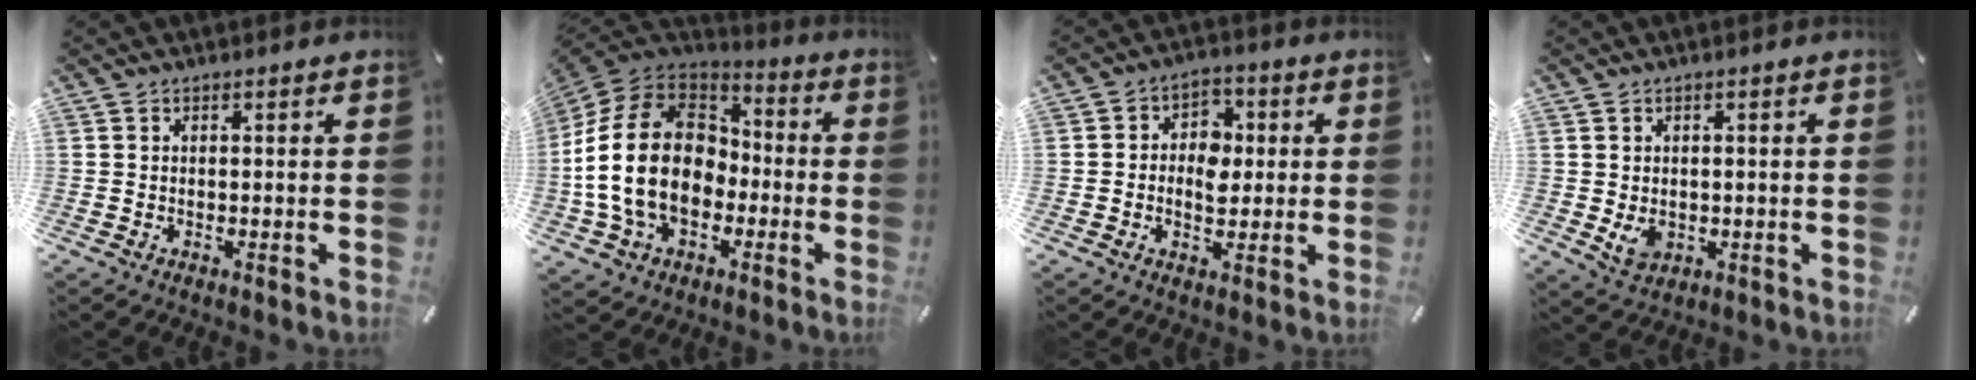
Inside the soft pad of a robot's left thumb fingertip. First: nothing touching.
{"total": 21.2, "force": [-2.6, 16.0, 13.8], "torque": [-0.289, 0.025, -0.046]}
{"total": 6.8, "force": [-0.6, 5.7, 3.8], "torque": [-0.044, 0.005, -0.014]}
{"total": 4.2, "force": [-0.1, 3.4, 2.4], "torque": [-0.038, -0.007, -0.003]}